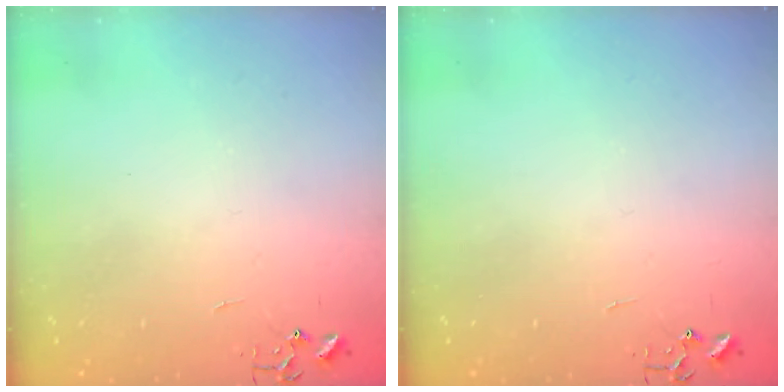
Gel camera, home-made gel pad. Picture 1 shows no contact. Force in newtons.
{"total": 0.0}